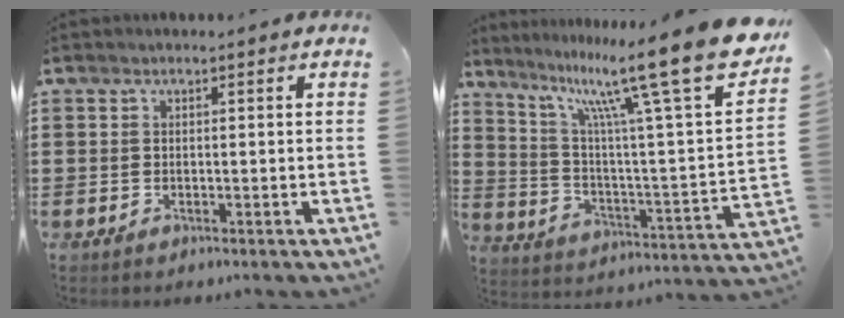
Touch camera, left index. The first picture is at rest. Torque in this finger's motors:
{"motor_torque": [1.50, -0.64, 0.74, 0.21]}